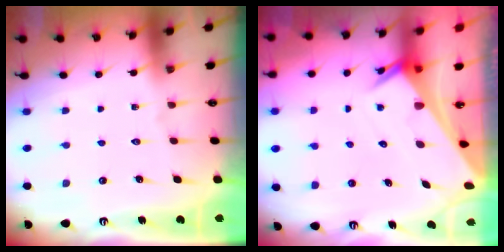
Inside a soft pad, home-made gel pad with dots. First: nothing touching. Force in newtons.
{"total": 2.9, "press": 2.9, "slide": 0.2}